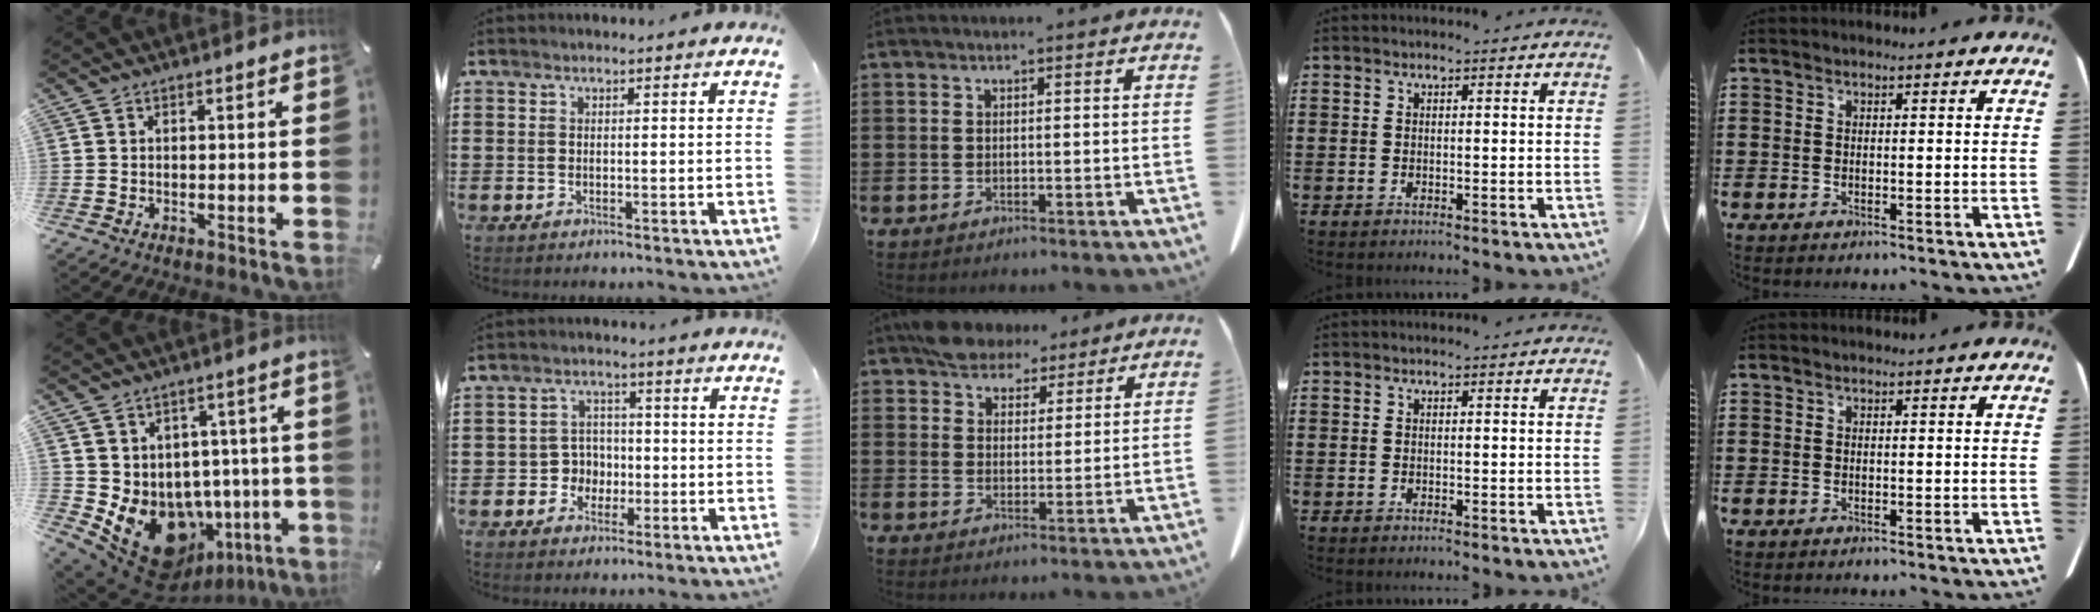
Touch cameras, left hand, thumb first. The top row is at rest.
{"thumb": {"total": 16.7, "force": [-6.5, 11.3, 10.3], "torque": [-0.164, 0.002, -0.096]}, "index": {"total": 4.2, "force": [-1.1, 3.9, 1.2], "torque": [-0.036, 0.008, -0.022]}, "middle": {"total": 5.9, "force": [5.2, 2.5, 1.1], "torque": [-0.042, -0.005, 0.103]}}